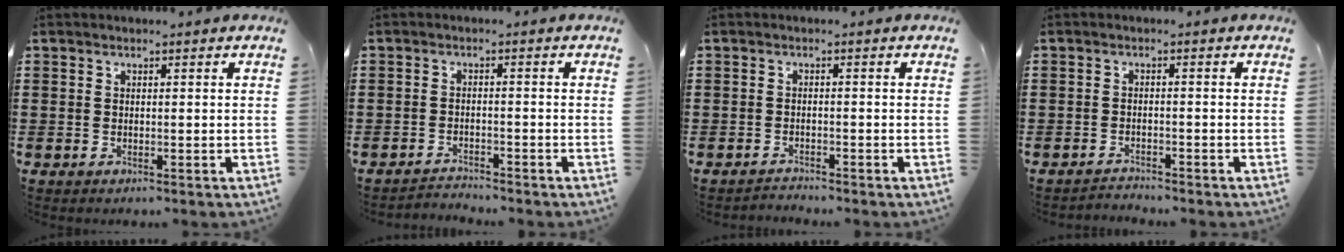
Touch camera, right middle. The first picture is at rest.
{"total": 2.1, "force": [-2.1, 0.1, -0.1], "torque": [-0.006, 0.001, -0.046]}
{"total": 1.2, "force": [-1.2, 0.0, 0.0], "torque": [-0.003, 0.003, -0.026]}
{"total": 1.7, "force": [-1.7, 0.1, 0.0], "torque": [-0.005, 0.002, -0.037]}